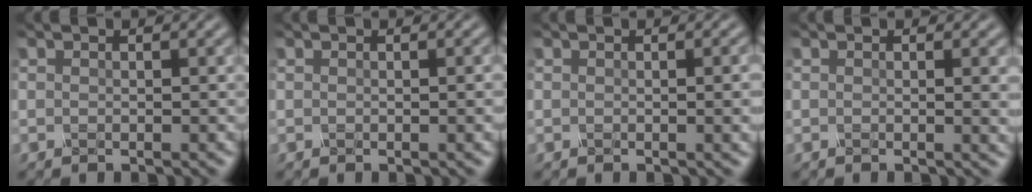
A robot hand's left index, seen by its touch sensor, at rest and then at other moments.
{"total": 1.4, "force": [-0.1, 0.5, 1.3], "torque": [-0.012, 0.003, -0.005]}
{"total": 3.3, "force": [-0.1, 1.2, 3.1], "torque": [-0.020, 0.009, -0.002]}
{"total": 2.5, "force": [0.1, 0.8, 2.4], "torque": [-0.020, 0.001, -0.003]}